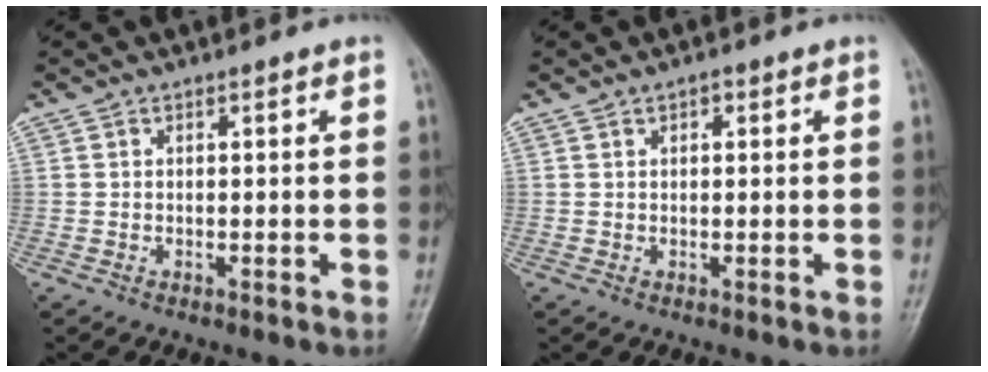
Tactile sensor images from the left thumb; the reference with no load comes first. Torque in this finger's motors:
{"motor_torque": [-0.28, -0.04, -0.06, 0.07, -0.07]}